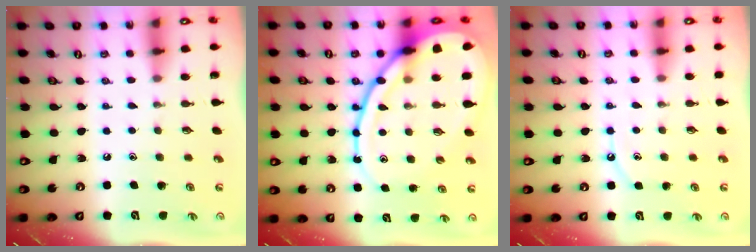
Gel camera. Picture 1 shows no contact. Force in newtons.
{"total": 20.4, "press": 20.3, "slide": 2.1}
{"total": 5.6, "press": 5.5, "slide": 0.6}